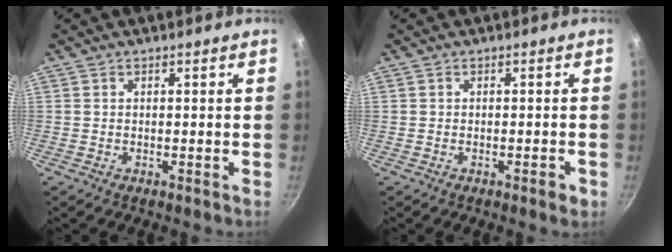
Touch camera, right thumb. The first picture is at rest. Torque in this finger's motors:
{"motor_torque": [-0.20, 0.05, -0.37, 0.21, 0.08]}